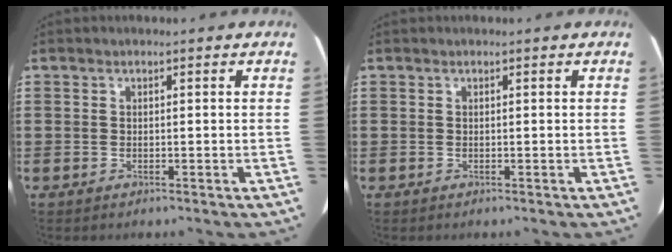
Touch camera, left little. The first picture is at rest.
{"total": 0.0}